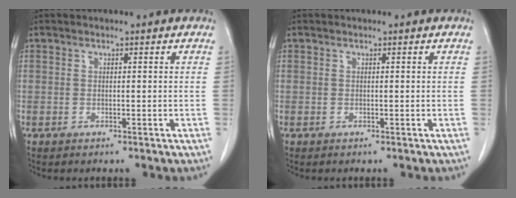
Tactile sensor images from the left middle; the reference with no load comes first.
{"total": 0.0}